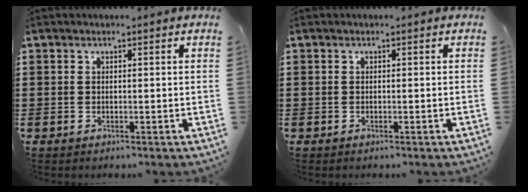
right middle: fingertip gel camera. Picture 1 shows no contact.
{"total": 0.0}